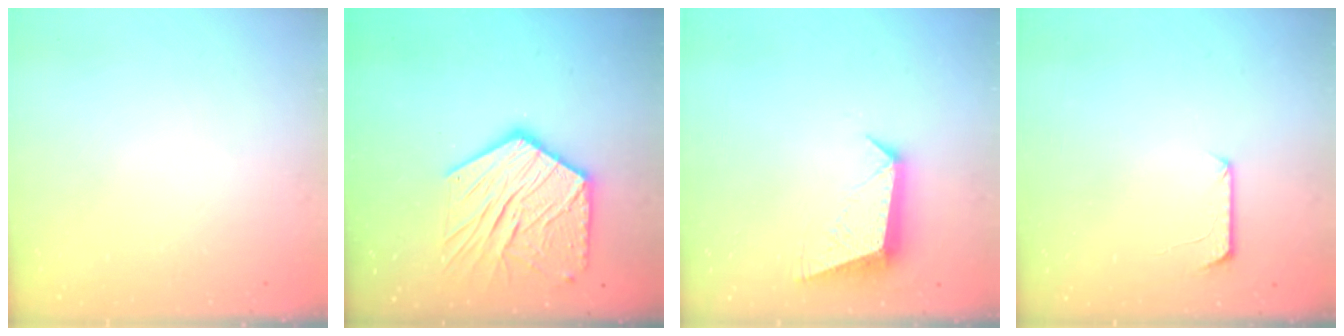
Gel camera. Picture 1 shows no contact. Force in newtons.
{"total": 18.2, "press": 18.1, "slide": 1.6}
{"total": 10.3, "press": 10.3, "slide": 0.5}
{"total": 7.4, "press": 7.3, "slide": 0.7}